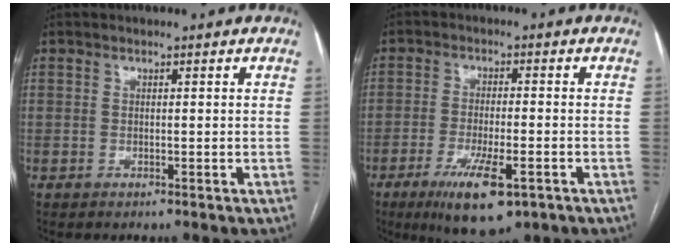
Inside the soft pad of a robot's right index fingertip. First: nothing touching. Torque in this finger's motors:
{"motor_torque": [1.11, -0.67, 0.68, 0.15]}